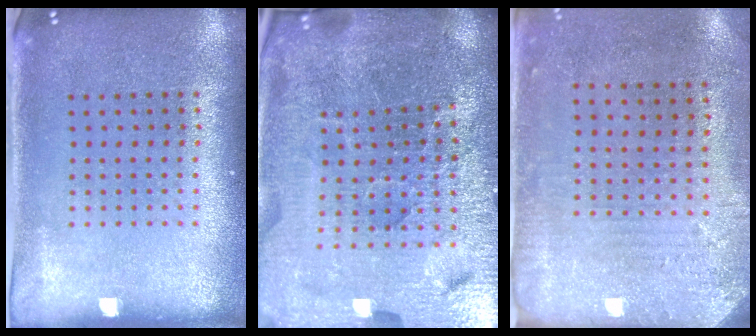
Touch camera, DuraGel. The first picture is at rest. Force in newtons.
{"total": 5.7, "press": 5.2, "slide": 2.2}
{"total": 2.8, "press": 2.3, "slide": 1.7}